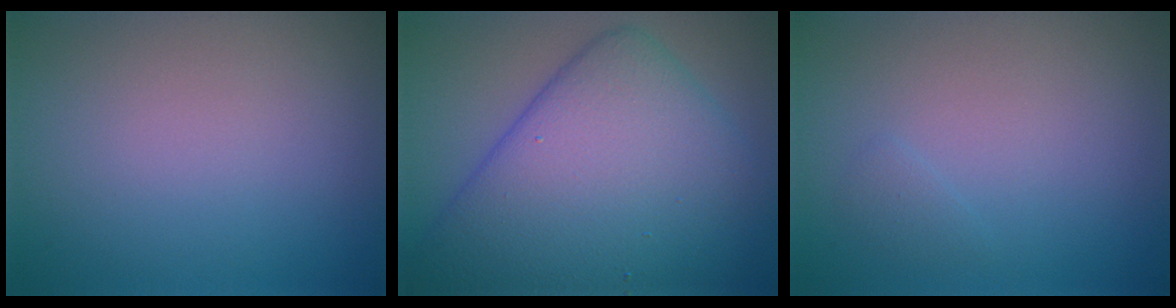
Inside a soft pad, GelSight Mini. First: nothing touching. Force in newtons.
{"total": 11.8, "press": 11.8, "slide": 0.4}
{"total": 0.7, "press": 0.7, "slide": 0.0}